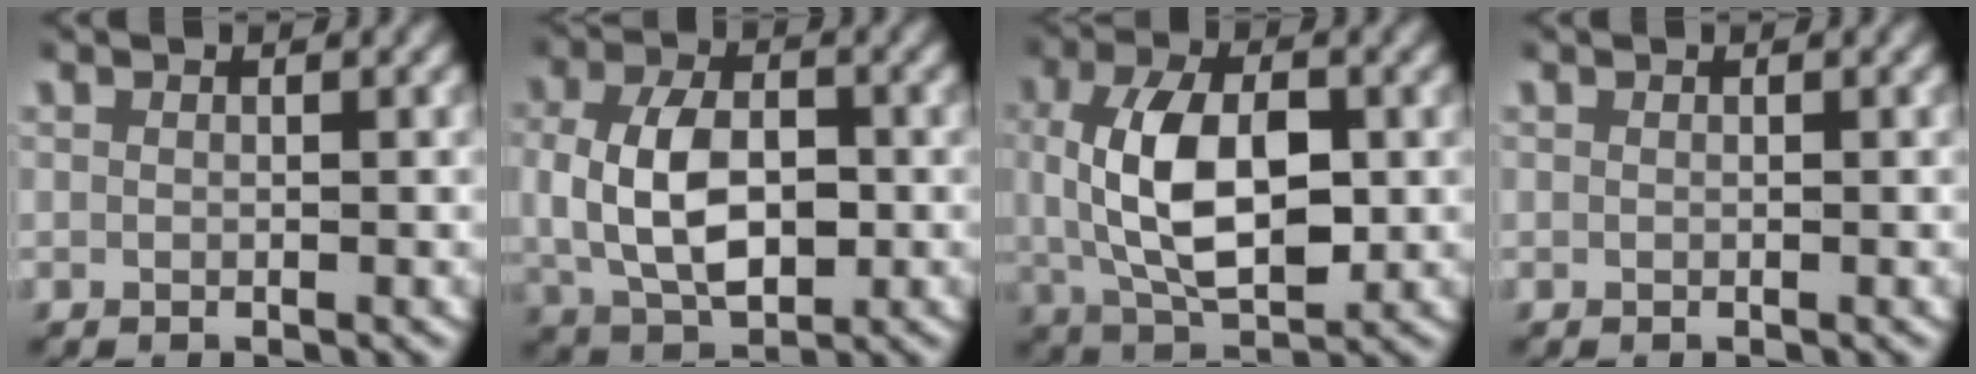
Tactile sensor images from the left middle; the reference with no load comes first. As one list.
[{"total": 7.3, "force": [-0.6, 5.0, 5.4], "torque": [-0.121, -0.010, -0.001]}, {"total": 8.6, "force": [0.2, 4.7, 7.2], "torque": [-0.146, -0.010, 0.011]}, {"total": 0.0}]